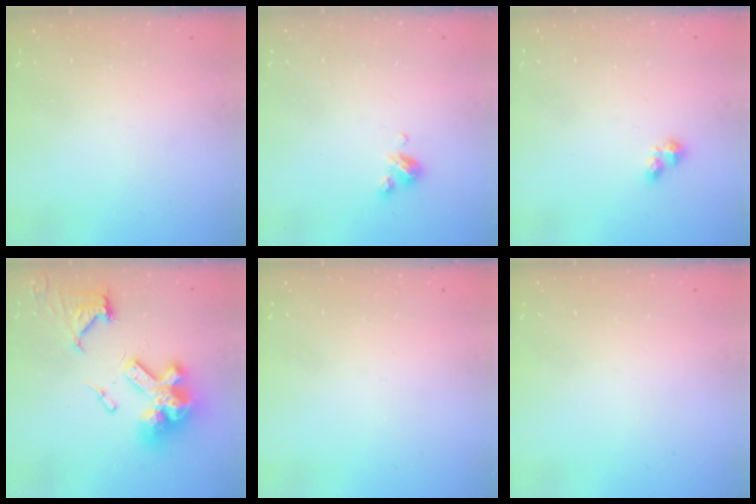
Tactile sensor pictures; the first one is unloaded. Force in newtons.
{"total": 4.0, "press": 4.0, "slide": 0.3}
{"total": 4.0, "press": 3.9, "slide": 0.6}
{"total": 20.4, "press": 20.3, "slide": 2.1}
{"total": 0.0}
{"total": 0.0}